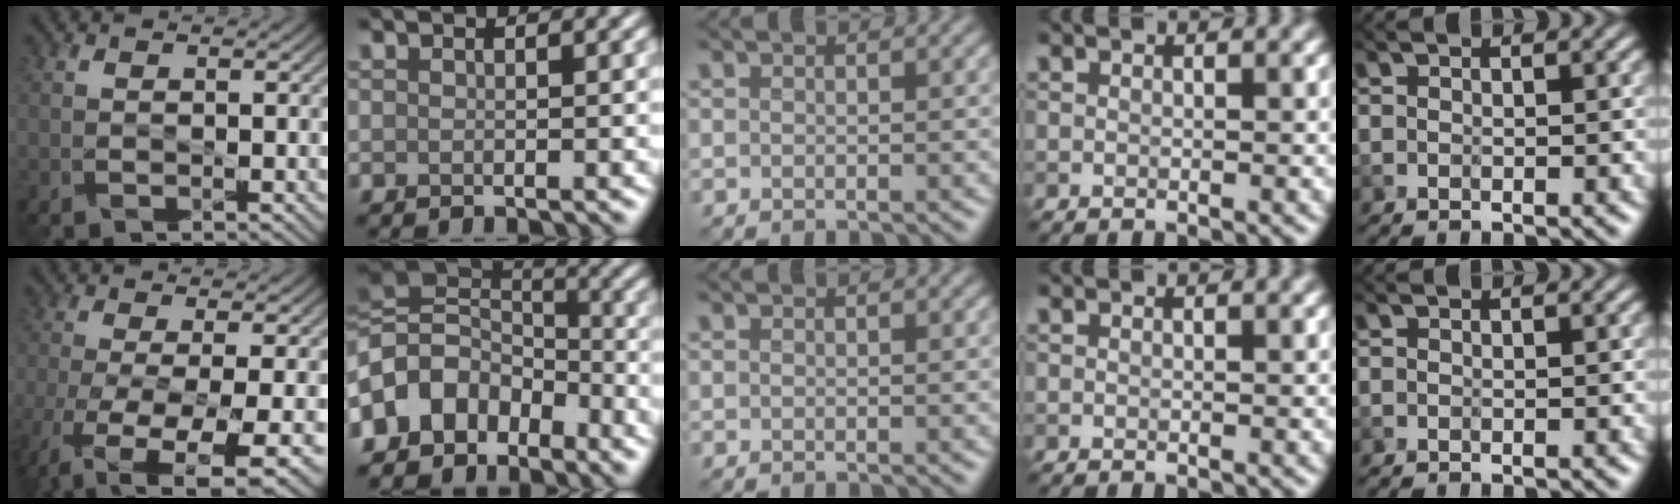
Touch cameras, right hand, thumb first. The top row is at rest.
{"thumb": {"total": 11.1, "force": [-5.1, 3.2, 9.3], "torque": [-0.187, -0.032, -0.074]}, "index": {"total": 7.9, "force": [-4.4, 5.4, 3.7], "torque": [-0.056, 0.010, -0.102]}}